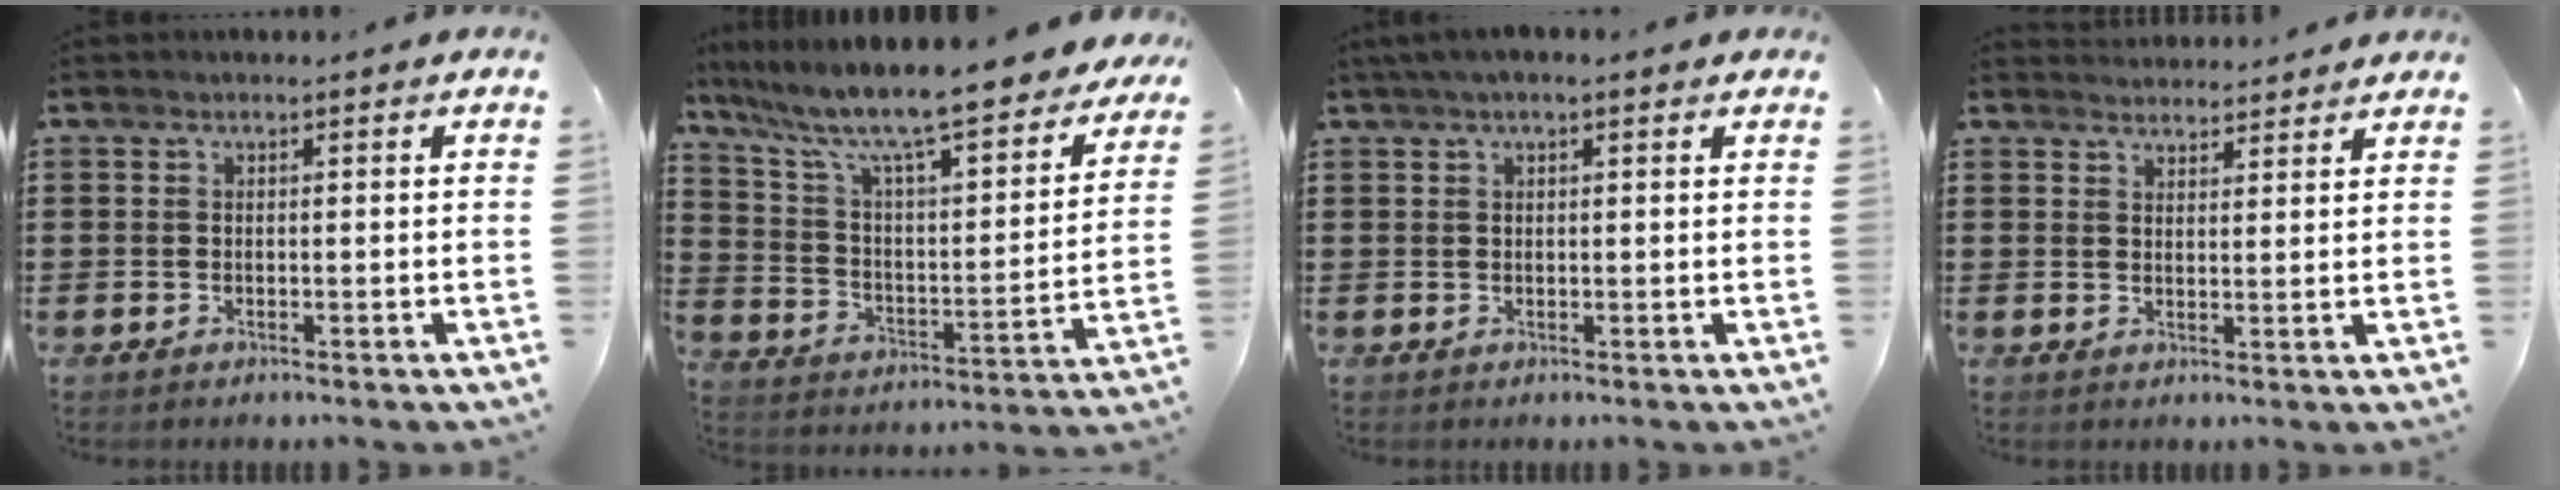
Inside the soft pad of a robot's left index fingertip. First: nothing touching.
{"total": 9.6, "force": [8.2, 0.3, 4.8], "torque": [-0.131, -0.068, 0.134]}
{"total": 1.8, "force": [1.1, 0.3, 1.4], "torque": [-0.028, 0.005, 0.019]}
{"total": 2.7, "force": [2.7, 0.2, -0.3], "torque": [-0.002, -0.007, 0.052]}